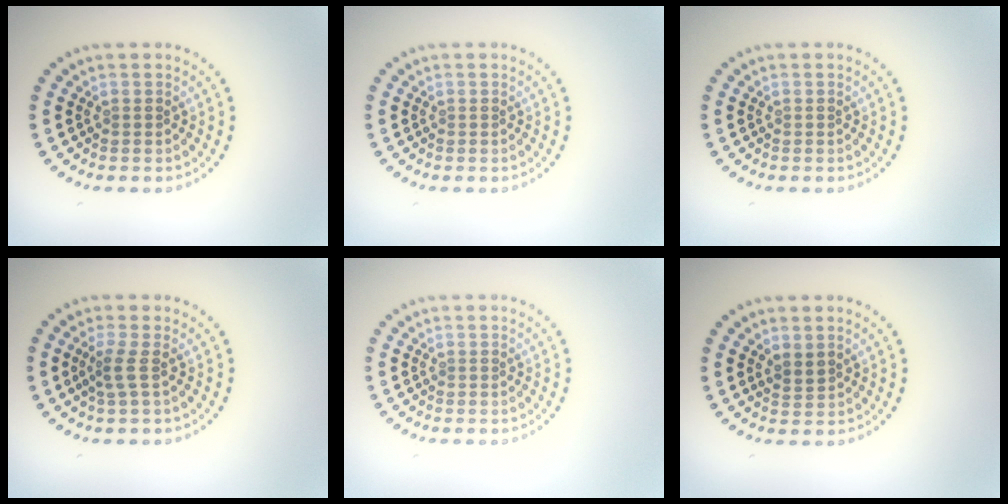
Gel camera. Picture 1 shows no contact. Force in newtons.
{"total": 0.0}
{"total": 0.0}
{"total": 1.8, "press": 1.1, "slide": 1.3}
{"total": 0.0}
{"total": 1.4, "press": 1.1, "slide": 0.8}